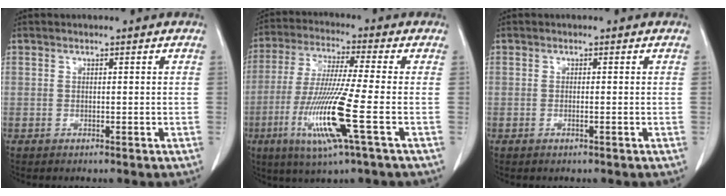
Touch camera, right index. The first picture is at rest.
{"total": 13.6, "force": [-4.3, -0.5, 12.9], "torque": [-0.268, -0.025, -0.088]}
{"total": 0.6, "force": [-0.2, 0.0, 0.6], "torque": [-0.012, -0.001, -0.003]}